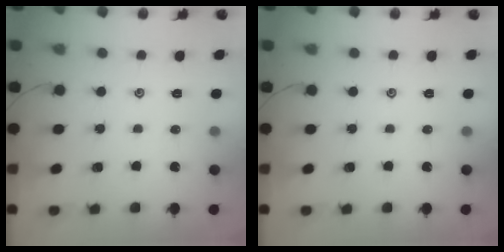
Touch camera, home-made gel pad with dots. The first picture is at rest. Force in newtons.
{"total": 0.0}